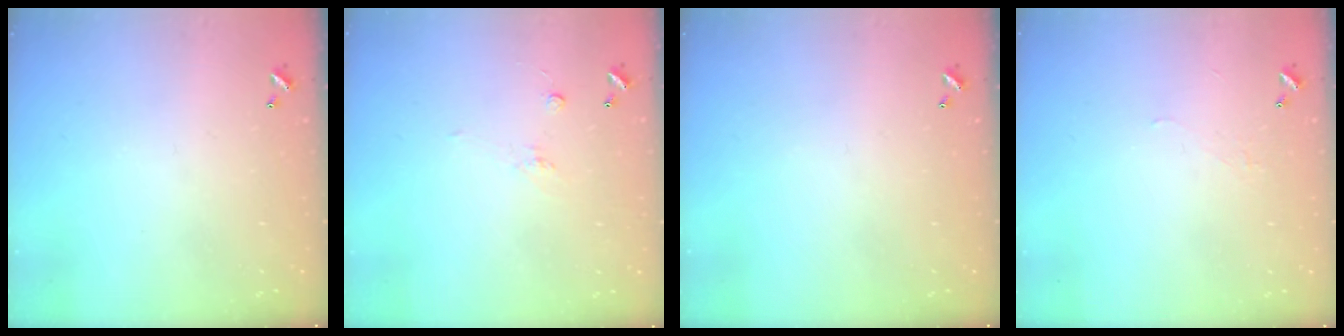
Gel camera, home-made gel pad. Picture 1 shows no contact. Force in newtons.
{"total": 1.7, "press": 1.5, "slide": 0.8}
{"total": 0.0}
{"total": 2.0, "press": 2.0, "slide": 0.5}